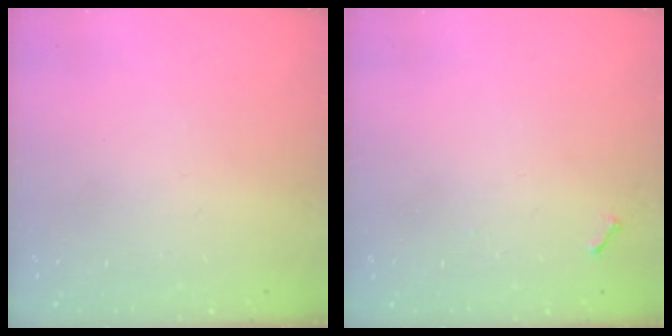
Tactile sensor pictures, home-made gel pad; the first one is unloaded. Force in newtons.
{"total": 3.8, "press": 3.8, "slide": 0.5}